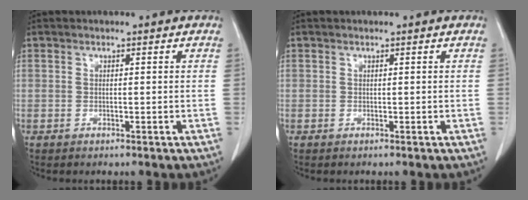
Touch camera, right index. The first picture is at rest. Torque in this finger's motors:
{"motor_torque": [0.00, 0.00, 0.00, 0.00]}